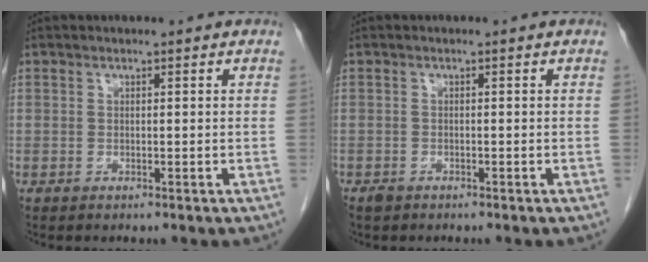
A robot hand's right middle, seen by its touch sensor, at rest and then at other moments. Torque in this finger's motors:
{"motor_torque": [0.06, -0.02, 0.01, 0.01]}